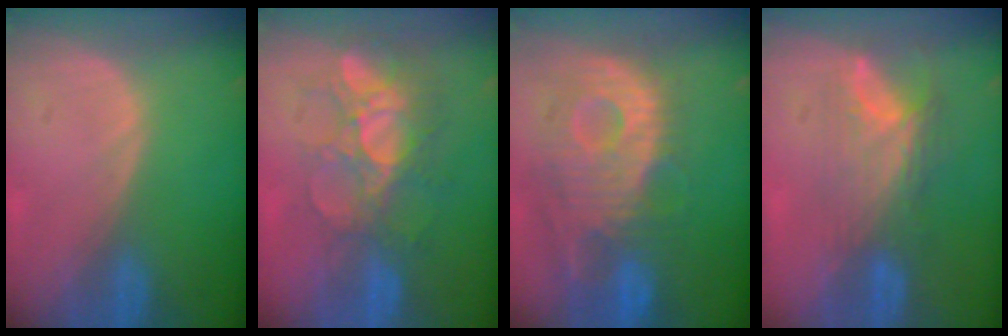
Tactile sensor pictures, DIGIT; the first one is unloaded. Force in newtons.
{"total": 9.8, "press": 8.5, "slide": 4.8}
{"total": 12.0, "press": 10.8, "slide": 5.3}
{"total": 8.0, "press": 6.6, "slide": 4.5}